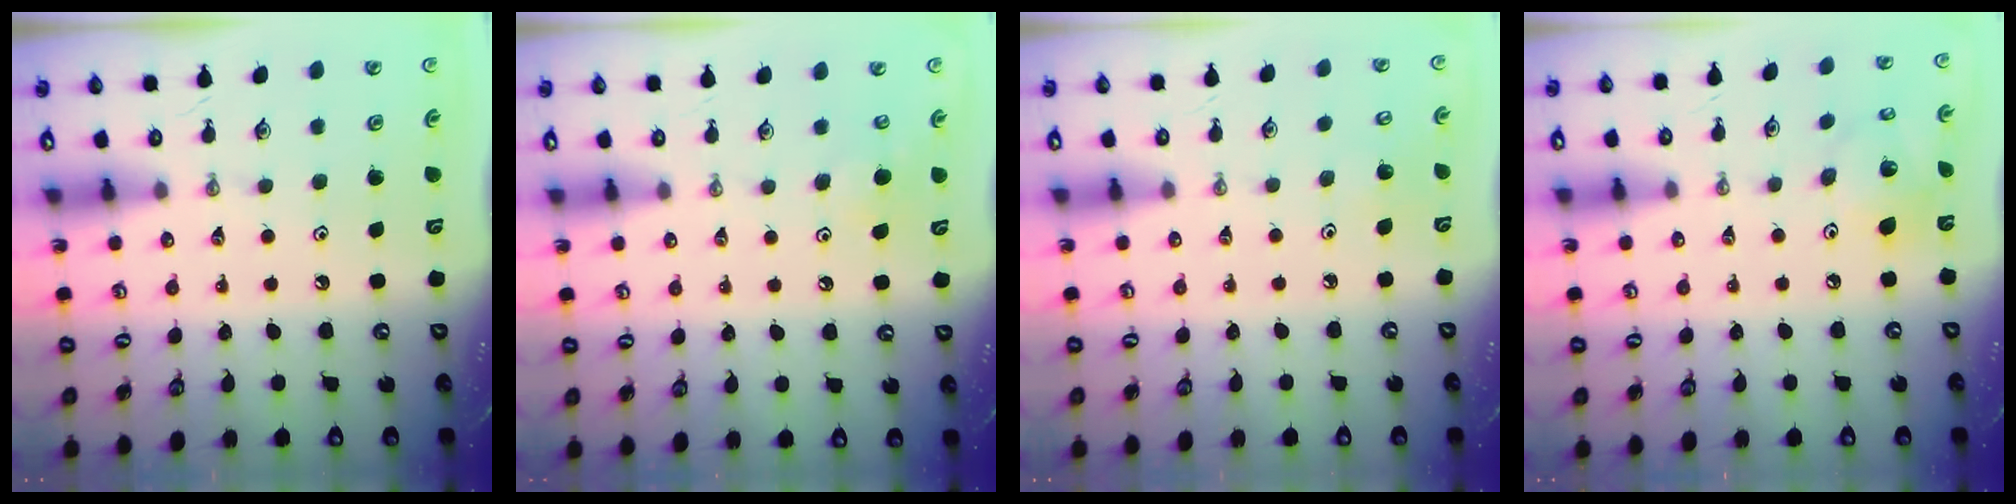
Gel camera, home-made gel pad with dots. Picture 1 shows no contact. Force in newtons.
{"total": 5.3, "press": 5.1, "slide": 1.2}
{"total": 5.9, "press": 5.9, "slide": 0.6}
{"total": 12.1, "press": 11.7, "slide": 3.0}